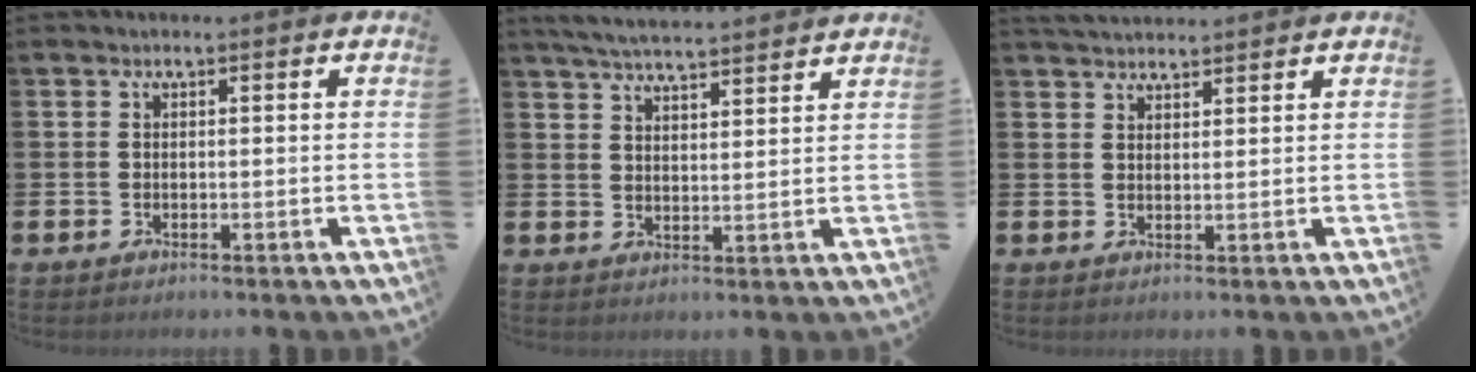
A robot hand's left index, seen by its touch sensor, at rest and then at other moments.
{"total": 5.4, "force": [5.3, 0.0, 1.0], "torque": [-0.037, -0.024, 0.096]}
{"total": 3.1, "force": [3.0, 0.5, 0.4], "torque": [-0.010, -0.011, 0.056]}